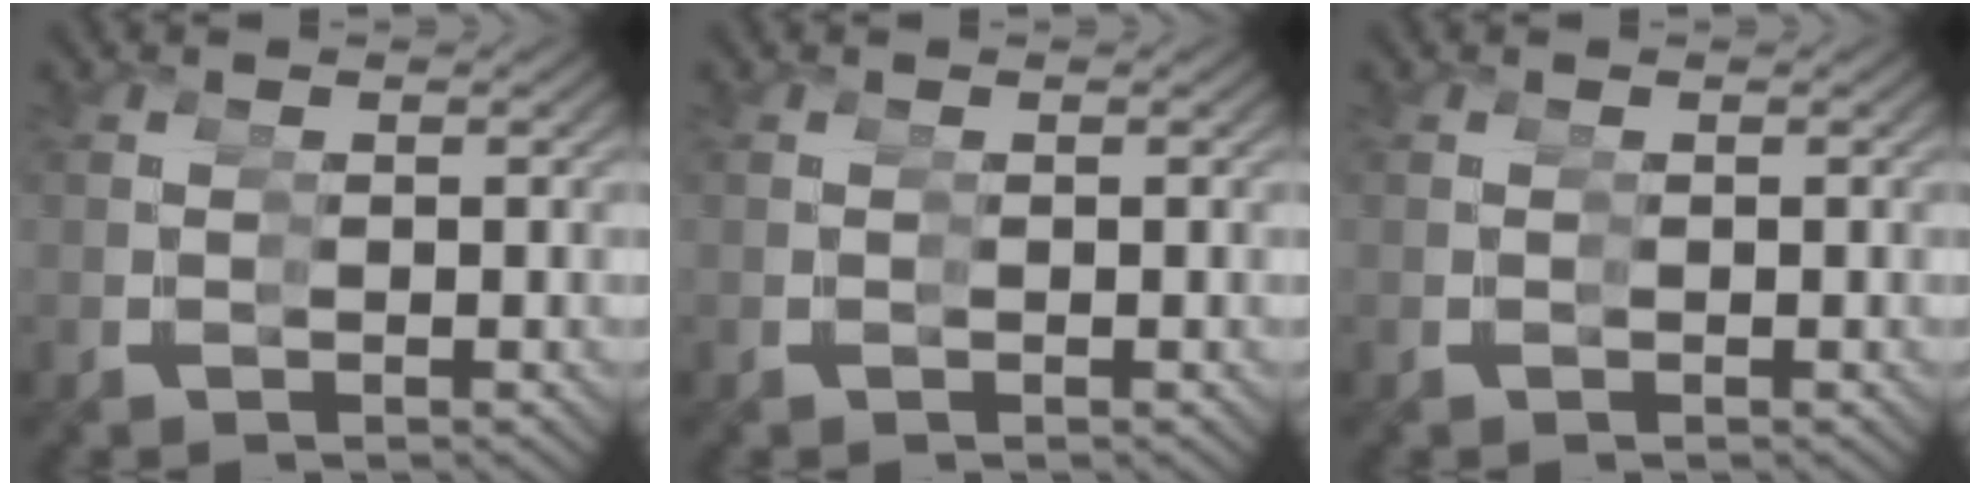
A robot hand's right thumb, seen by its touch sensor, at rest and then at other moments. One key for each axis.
{"total": 0.0}
{"total": 0.0}